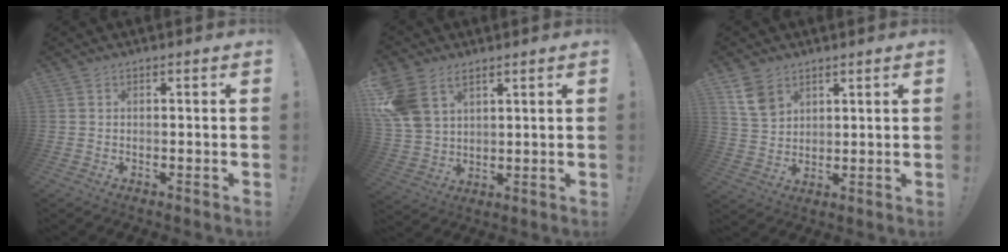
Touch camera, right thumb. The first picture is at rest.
{"total": 10.3, "force": [5.8, 6.9, 4.9], "torque": [-0.100, -0.027, 0.118]}
{"total": 8.0, "force": [5.1, 5.2, 3.3], "torque": [-0.055, -0.018, 0.103]}